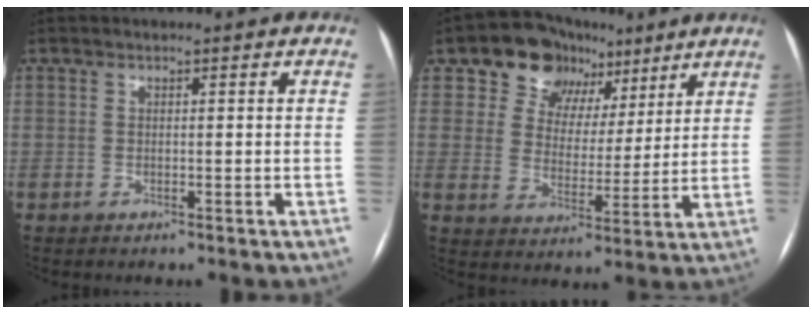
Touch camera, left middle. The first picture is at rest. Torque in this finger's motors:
{"motor_torque": [0.22, -0.15, 0.08, 0.01]}